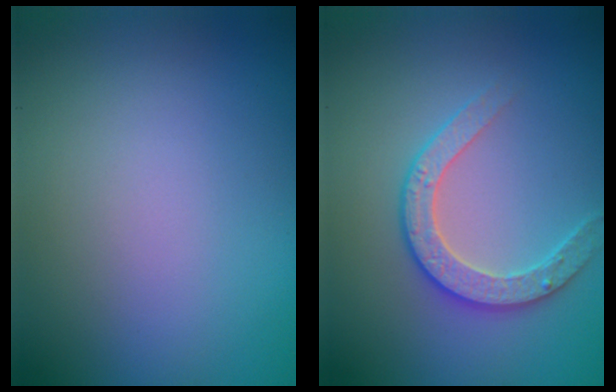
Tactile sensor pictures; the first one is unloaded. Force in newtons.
{"total": 2.9, "press": 2.8, "slide": 0.8}